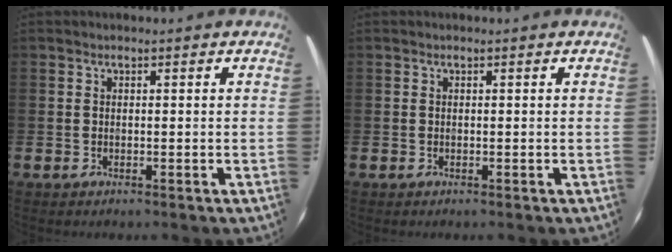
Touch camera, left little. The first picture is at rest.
{"total": 0.0}